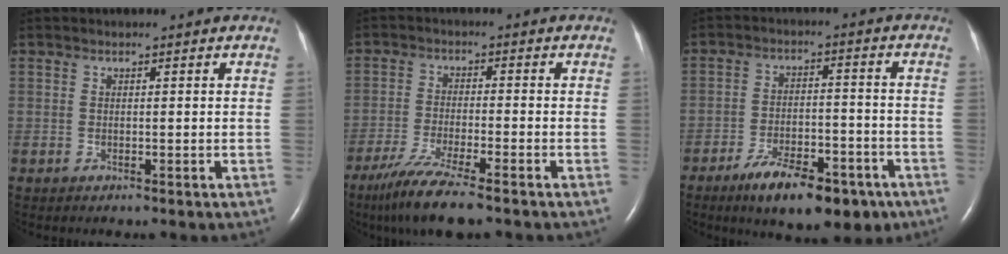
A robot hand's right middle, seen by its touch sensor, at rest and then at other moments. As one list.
[{"total": 8.6, "force": [-6.5, 0.0, 5.7], "torque": [-0.106, -0.027, -0.115]}, {"total": 12.4, "force": [-8.1, 4.6, 8.2], "torque": [-0.122, 0.000, -0.121]}]